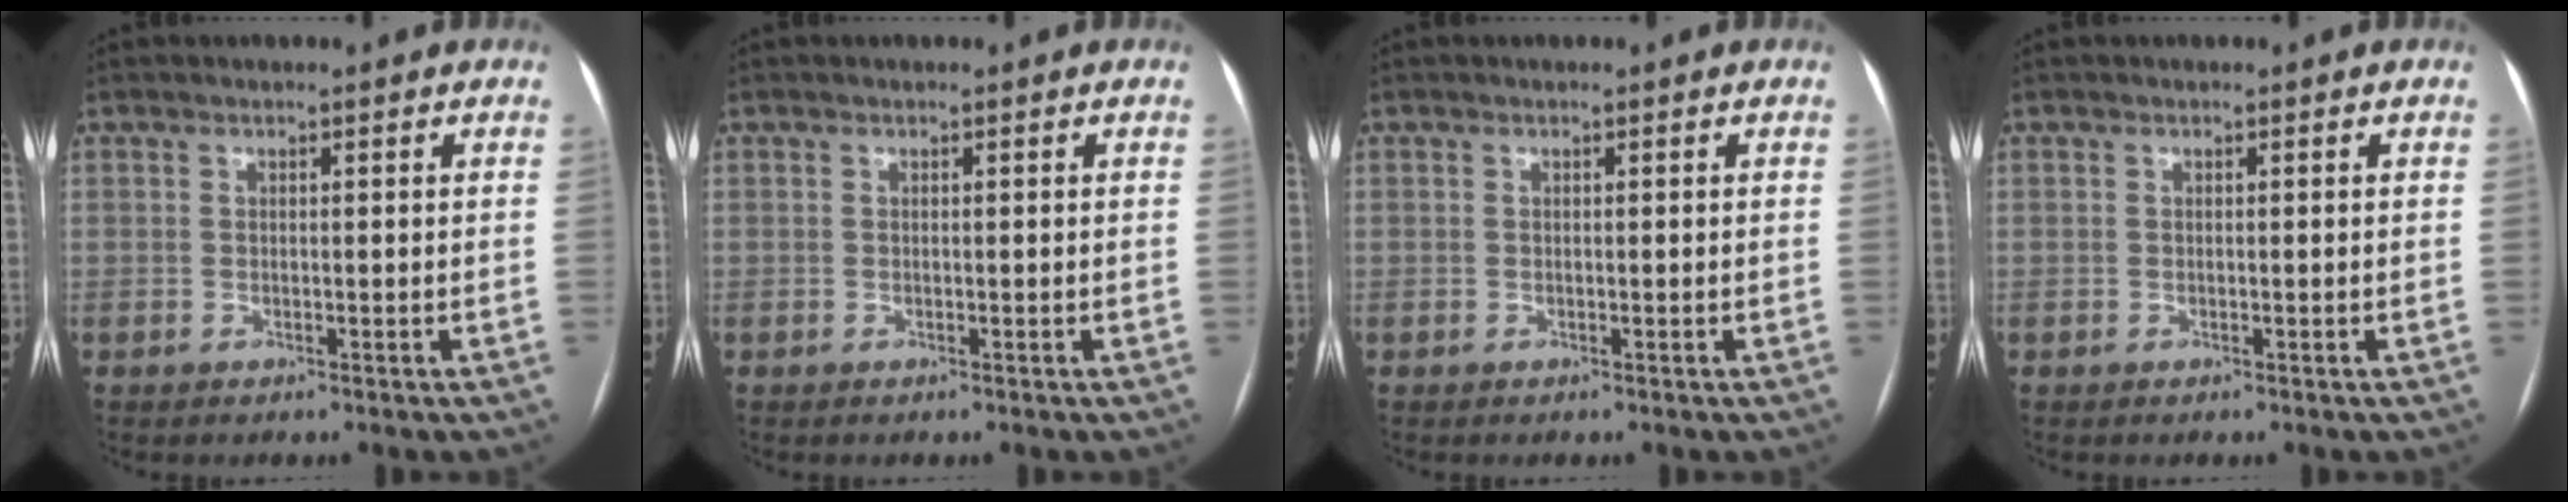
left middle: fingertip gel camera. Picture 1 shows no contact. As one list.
[{"total": 0.0}, {"total": 0.0}, {"total": 0.0}]